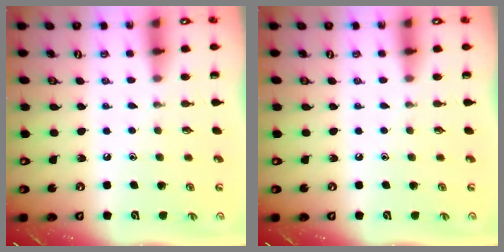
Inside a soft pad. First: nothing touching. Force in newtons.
{"total": 0.0}